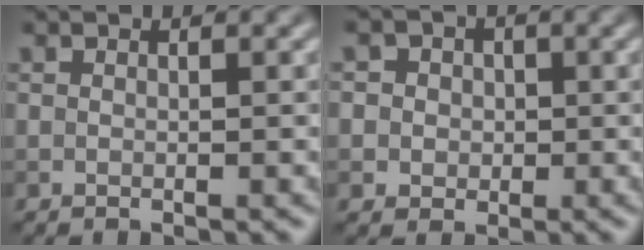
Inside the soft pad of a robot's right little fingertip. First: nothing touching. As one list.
[{"total": 4.8, "force": [1.3, 4.2, 1.8], "torque": [-0.016, 0.023, 0.001]}]